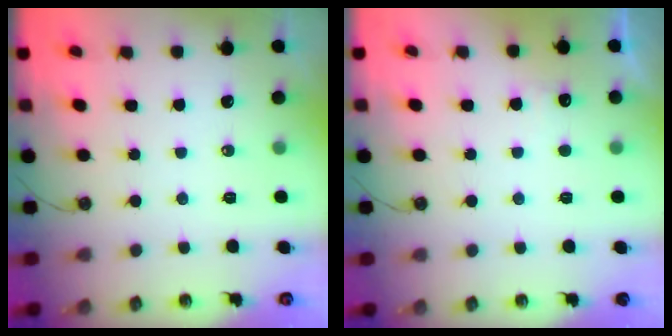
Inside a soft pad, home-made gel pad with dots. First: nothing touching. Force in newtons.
{"total": 5.2, "press": 5.0, "slide": 1.3}